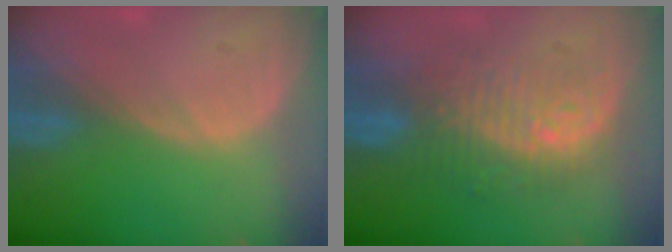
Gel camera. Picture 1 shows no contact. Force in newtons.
{"total": 9.5, "press": 9.4, "slide": 1.0}